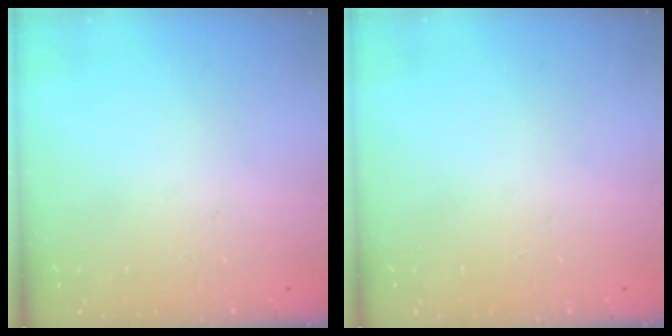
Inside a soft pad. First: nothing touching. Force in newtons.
{"total": 0.0}